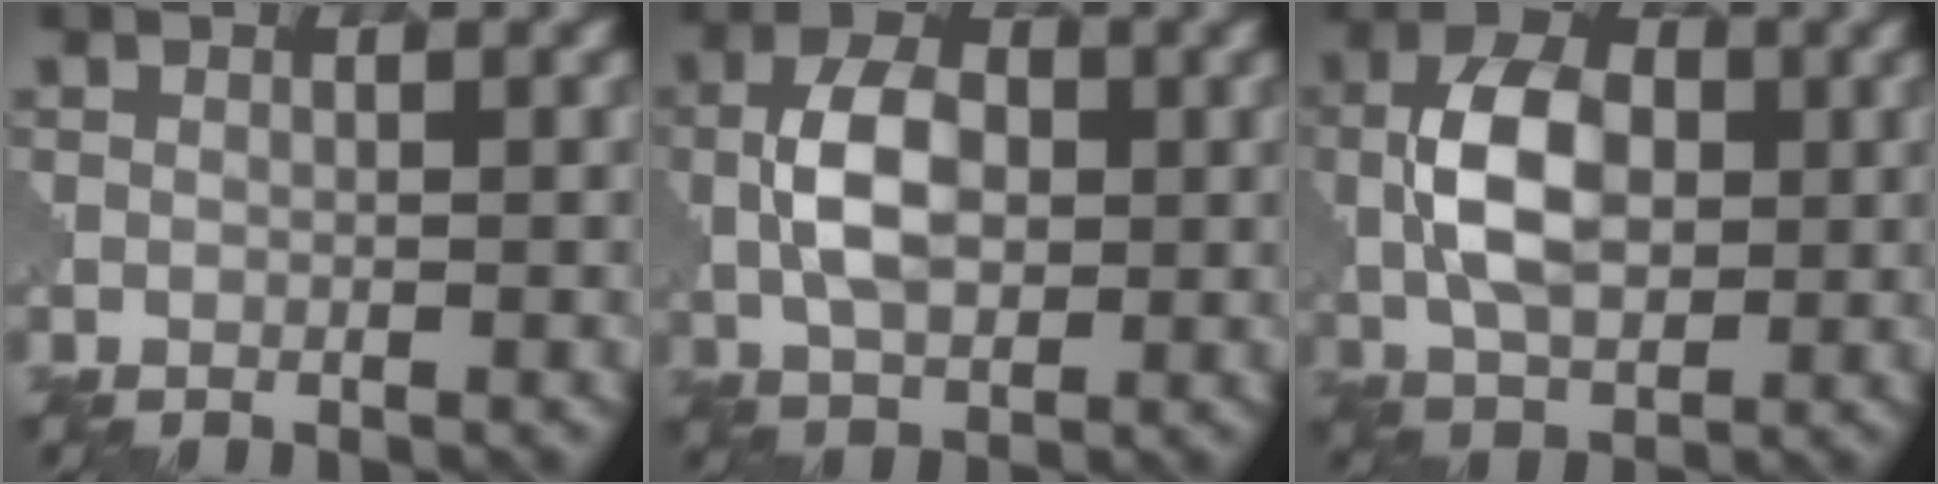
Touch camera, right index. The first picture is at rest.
{"total": 5.6, "force": [0.3, 3.5, 4.3], "torque": [-0.085, 0.003, 0.002]}
{"total": 7.0, "force": [0.4, 4.4, 5.4], "torque": [-0.106, 0.005, 0.002]}